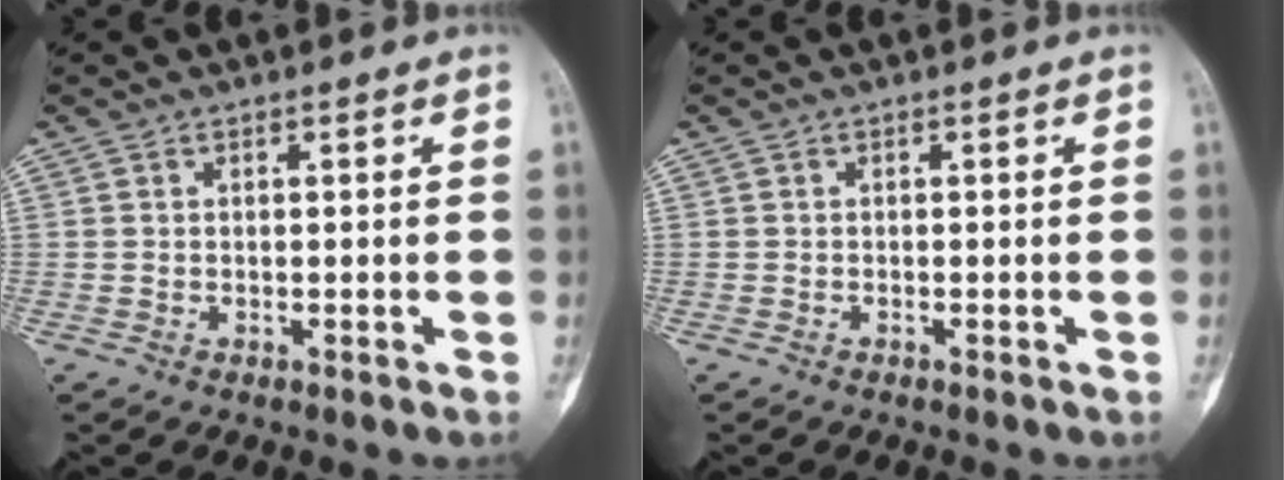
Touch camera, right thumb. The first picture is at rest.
{"total": 0.0}